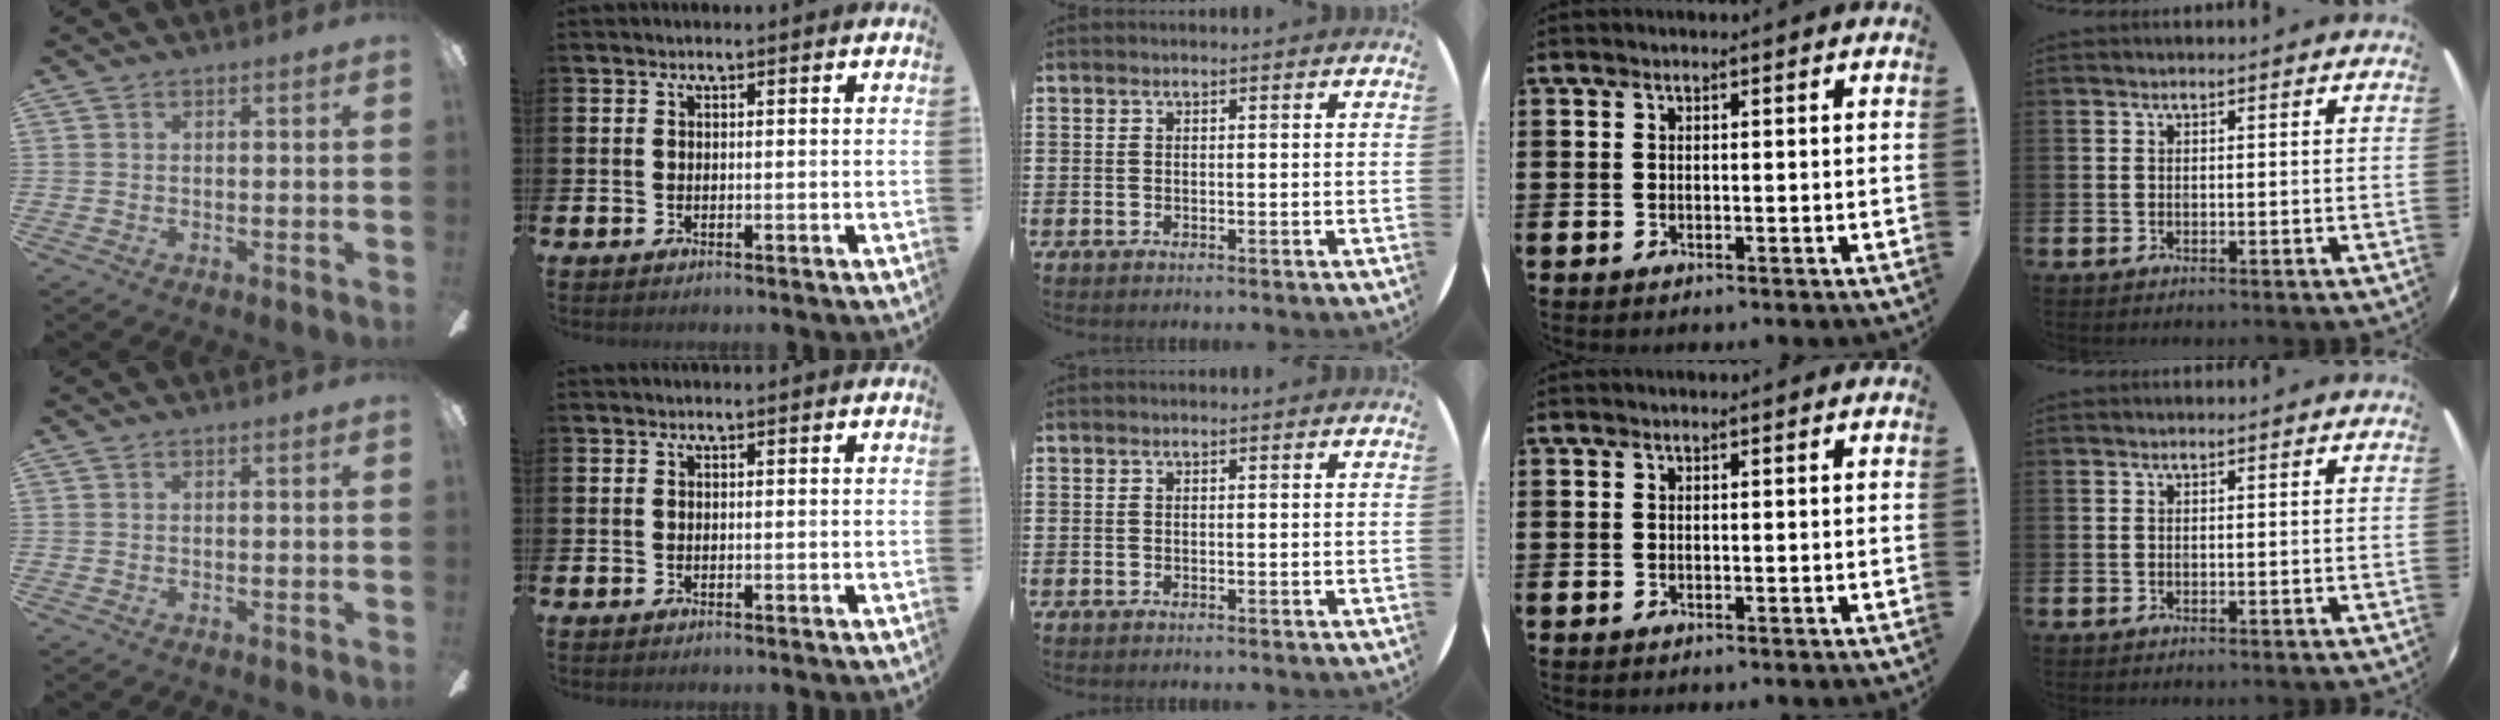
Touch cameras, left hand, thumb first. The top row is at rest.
{}